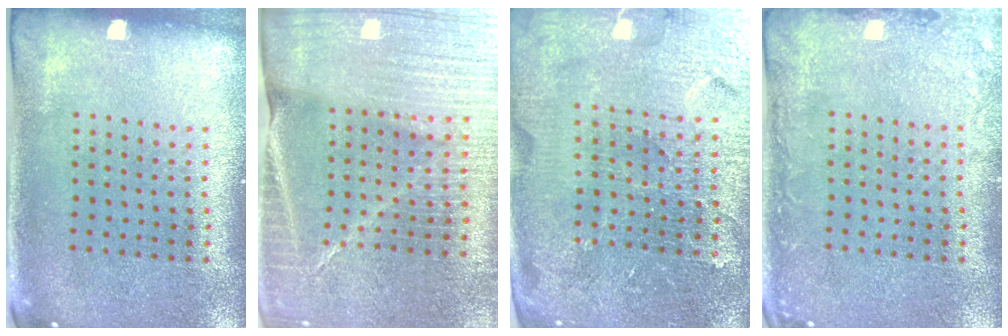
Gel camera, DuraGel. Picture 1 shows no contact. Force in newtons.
{"total": 4.2, "press": 3.9, "slide": 1.6}
{"total": 4.8, "press": 4.5, "slide": 1.6}
{"total": 2.0, "press": 2.0, "slide": 0.2}